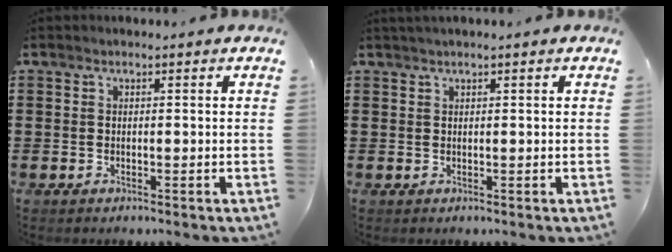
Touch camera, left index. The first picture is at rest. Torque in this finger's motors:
{"motor_torque": [0.38, -0.27, 0.16, 0.01]}